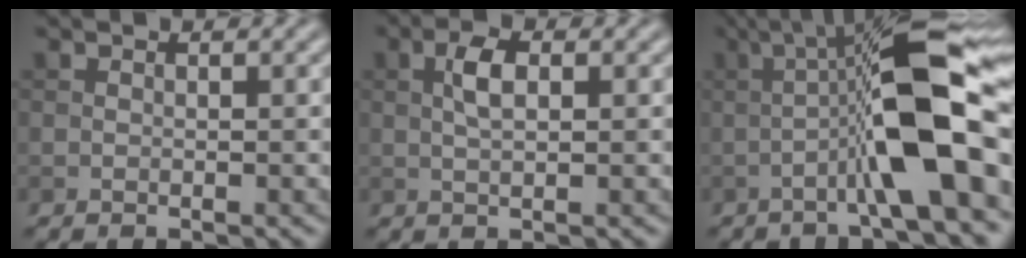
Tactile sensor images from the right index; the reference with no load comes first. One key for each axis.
{"total": 2.6, "fx": 0.4, "fy": 1.0, "fz": 2.4, "tx": -0.049, "ty": 0.005, "tz": 0.004}
{"total": 11.4, "fx": -2.2, "fy": 1.8, "fz": 11.0, "tx": -0.172, "ty": 0.028, "tz": -0.042}